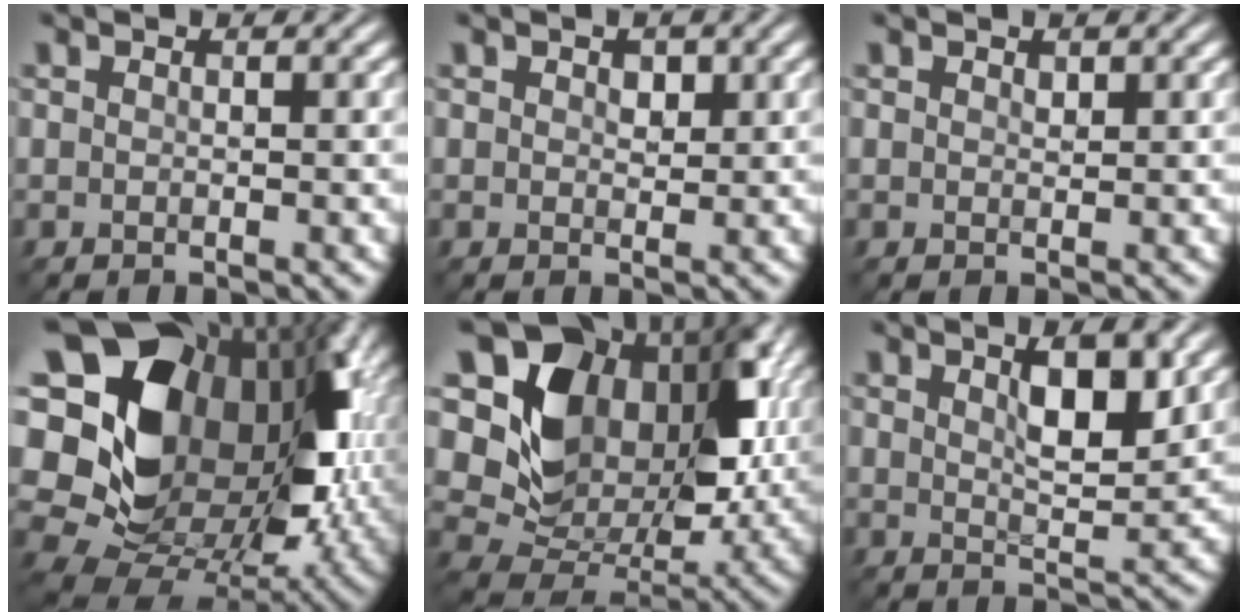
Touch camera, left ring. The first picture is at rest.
{"total": 1.4, "force": [0.5, 0.9, 0.9], "torque": [-0.010, -0.002, 0.008]}
{"total": 0.6, "force": [0.4, 0.4, 0.3], "torque": [-0.005, -0.003, 0.007]}
{"total": 18.5, "force": [3.4, 13.7, 11.8], "torque": [-0.224, 0.015, 0.065]}
{"total": 13.9, "force": [4.2, 10.2, 8.6], "torque": [-0.161, 0.019, 0.074]}
{"total": 5.2, "force": [2.1, 1.6, 4.5], "torque": [-0.071, -0.001, 0.034]}